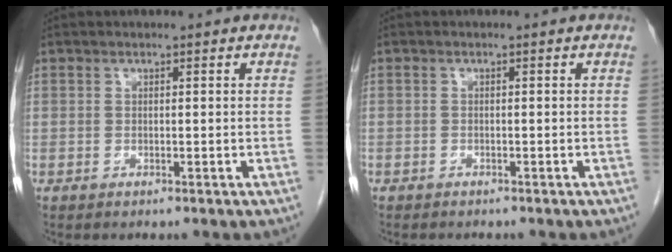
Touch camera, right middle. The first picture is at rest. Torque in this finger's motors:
{"motor_torque": [0.78, -0.95, -0.41, -0.21]}